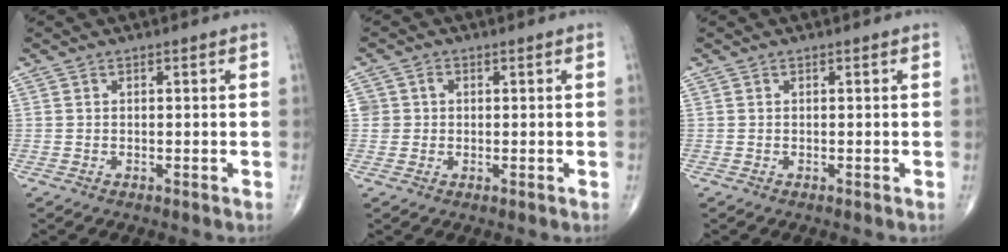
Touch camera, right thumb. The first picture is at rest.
{"total": 3.0, "force": [0.2, 2.9, 0.6], "torque": [0.006, 0.006, 0.006]}
{"total": 0.0}